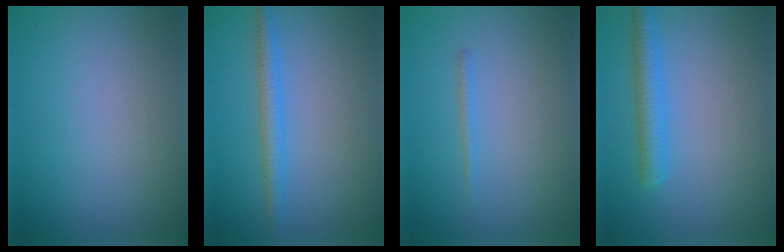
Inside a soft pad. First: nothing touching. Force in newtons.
{"total": 2.4, "press": 2.4, "slide": 0.2}
{"total": 0.8, "press": 0.8, "slide": 0.1}
{"total": 2.9, "press": 2.9, "slide": 0.2}